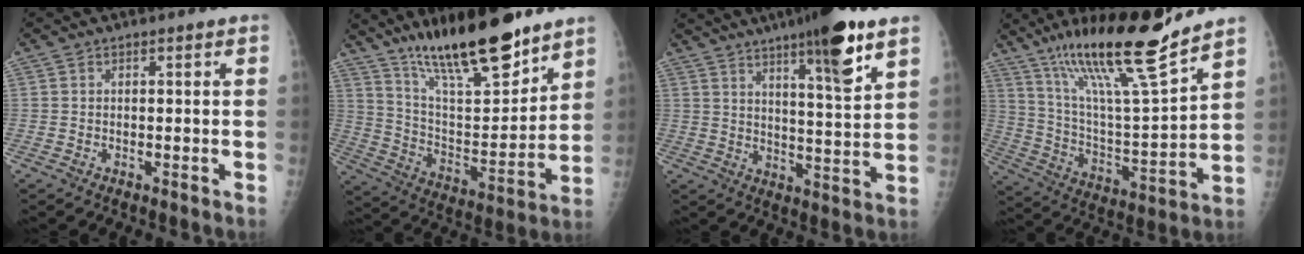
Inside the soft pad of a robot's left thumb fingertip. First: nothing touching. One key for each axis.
{"total": 21.9, "fx": 16.2, "fy": 5.7, "fz": 13.6, "tx": -0.196, "ty": -0.084, "tz": 0.281}
{"total": 14.4, "fx": 8.7, "fy": 2.1, "fz": 11.3, "tx": -0.163, "ty": -0.043, "tz": 0.132}
{"total": 21.3, "fx": 15.3, "fy": 2.2, "fz": 14.6, "tx": -0.235, "ty": -0.071, "tz": 0.275}